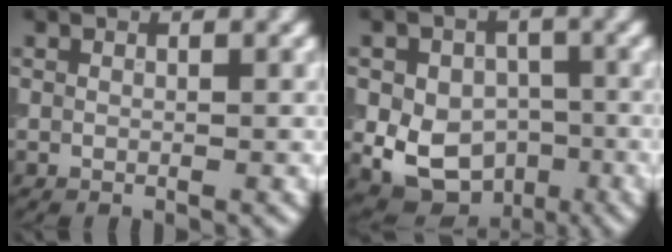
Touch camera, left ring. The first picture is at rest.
{"total": 9.1, "force": [-2.0, 7.2, 5.1], "torque": [-0.054, -0.013, -0.046]}